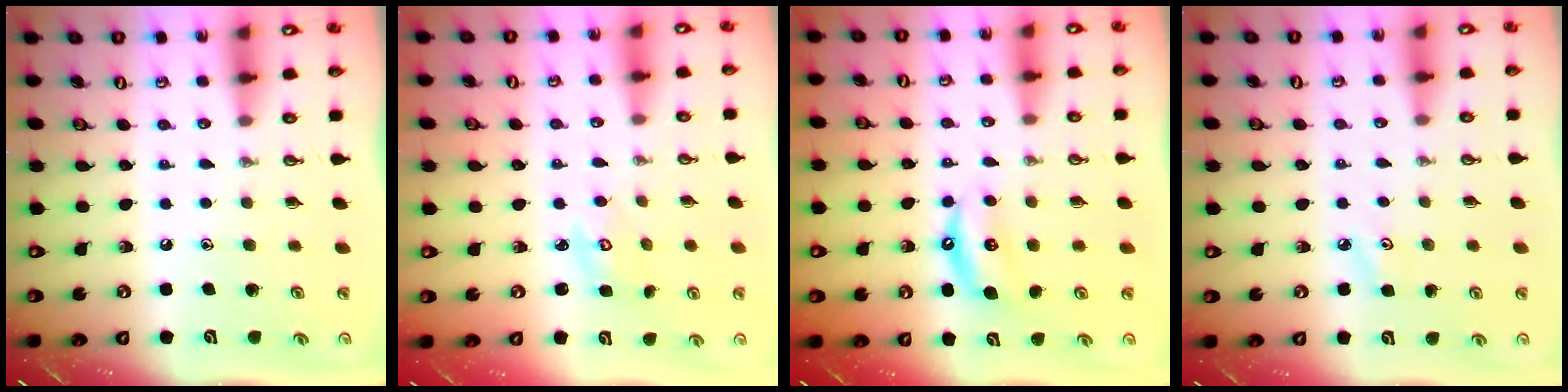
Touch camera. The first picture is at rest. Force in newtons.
{"total": 3.4, "press": 3.4, "slide": 0.5}
{"total": 5.9, "press": 5.9, "slide": 0.4}
{"total": 4.1, "press": 4.1, "slide": 0.5}